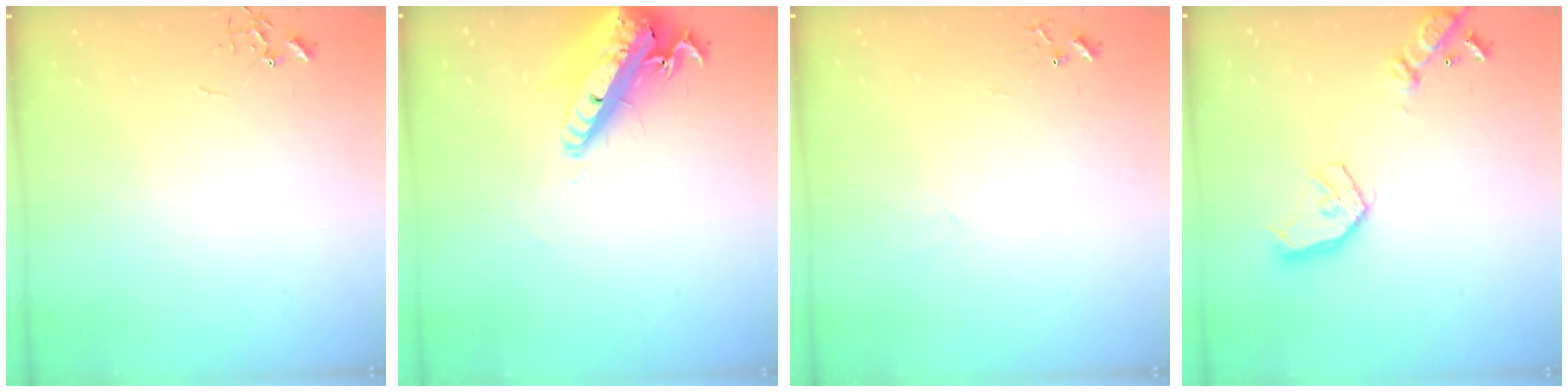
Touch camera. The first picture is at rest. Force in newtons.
{"total": 23.1, "press": 22.6, "slide": 5.0}
{"total": 4.6, "press": 4.5, "slide": 0.6}
{"total": 16.6, "press": 16.4, "slide": 2.5}